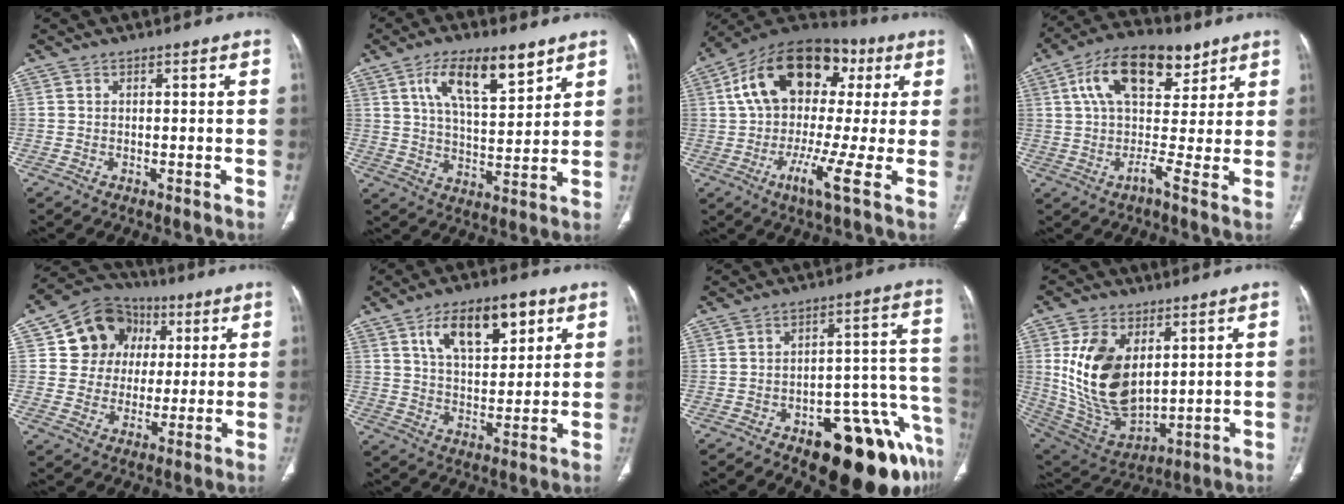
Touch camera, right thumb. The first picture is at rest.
{"total": 13.0, "force": [7.1, 4.9, 9.8], "torque": [-0.148, -0.028, 0.127]}
{"total": 21.3, "force": [3.3, 9.8, 18.7], "torque": [-0.285, 0.026, 0.032]}
{"total": 14.5, "force": [6.0, 7.2, 11.1], "torque": [-0.158, 0.006, 0.090]}
{"total": 13.0, "force": [3.6, 11.7, 4.4], "torque": [-0.030, 0.009, 0.058]}
{"total": 13.5, "force": [6.3, 6.6, 9.9], "torque": [-0.130, -0.016, 0.107]}
{"total": 20.2, "force": [-11.8, 8.2, 14.3], "torque": [-0.100, 0.093, -0.157]}
{"total": 18.4, "force": [4.3, 10.9, 14.2], "torque": [-0.249, -0.025, 0.105]}